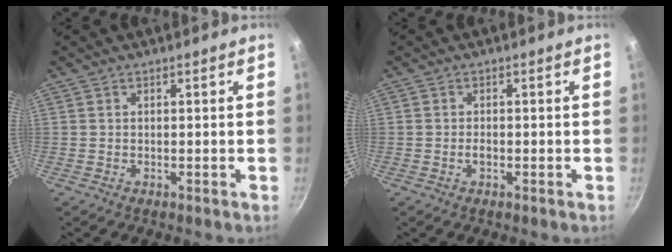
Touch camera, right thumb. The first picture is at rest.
{"total": 1.2, "force": [-0.4, 0.7, 0.9], "torque": [-0.015, 0.006, -0.007]}